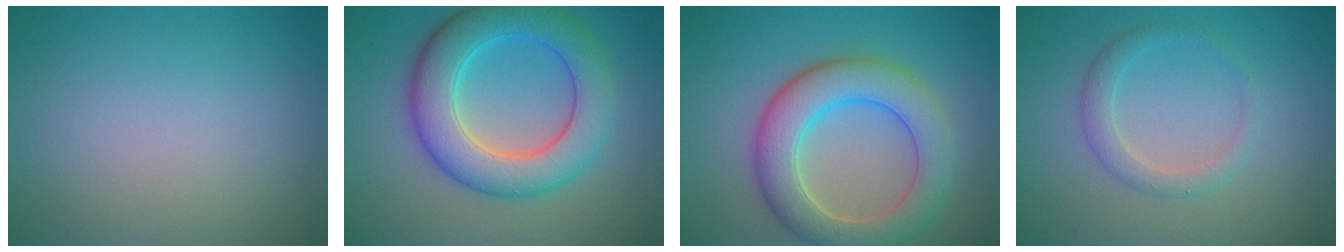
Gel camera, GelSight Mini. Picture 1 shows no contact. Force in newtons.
{"total": 8.1, "press": 8.1, "slide": 0.1}
{"total": 7.4, "press": 7.3, "slide": 0.3}
{"total": 2.2, "press": 2.2, "slide": 0.1}